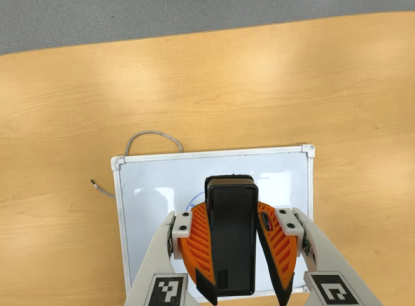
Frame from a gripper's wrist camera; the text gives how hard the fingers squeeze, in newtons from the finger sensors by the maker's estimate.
{"total": 8.1, "left": 7.7, "right": 8.4}